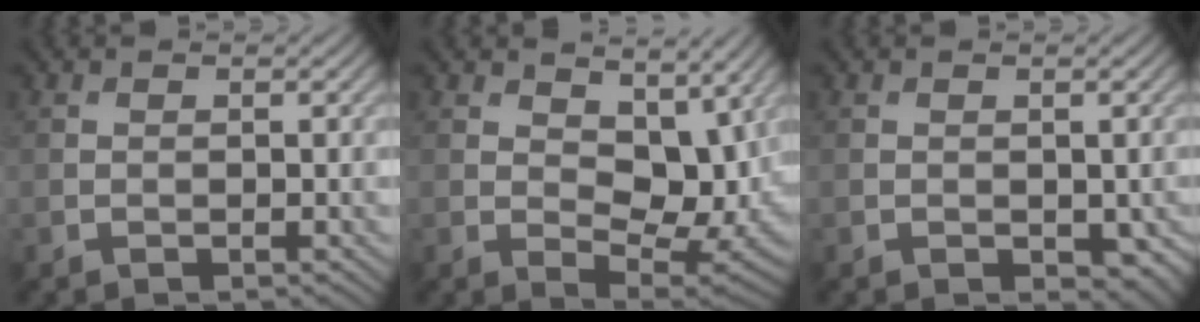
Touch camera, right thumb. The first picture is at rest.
{"total": 10.0, "force": [3.8, 5.6, 7.4], "torque": [-0.123, -0.018, 0.068]}
{"total": 2.1, "force": [-0.4, 1.3, 1.6], "torque": [-0.023, -0.012, 0.001]}